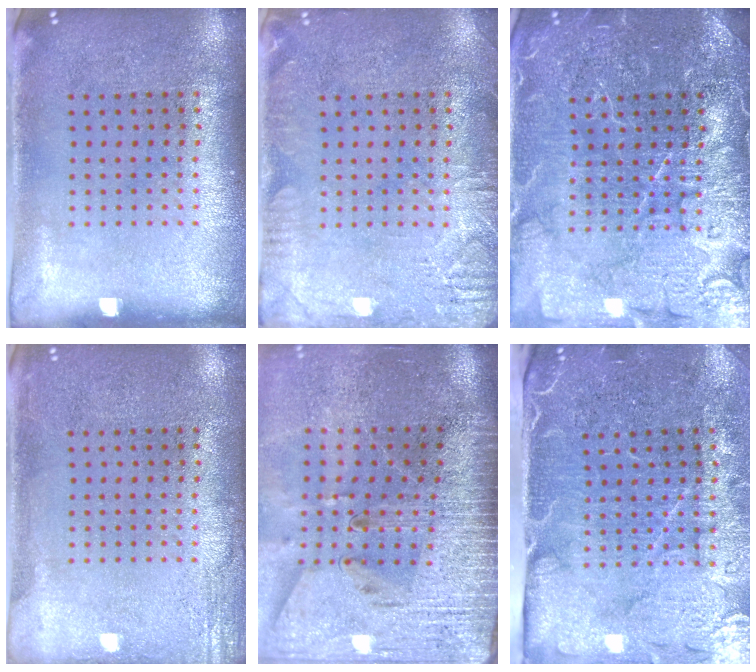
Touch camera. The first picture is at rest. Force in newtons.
{"total": 2.8, "press": 2.7, "slide": 0.4}
{"total": 5.4, "press": 5.3, "slide": 0.8}
{"total": 2.2, "press": 2.2, "slide": 0.4}
{"total": 3.6, "press": 3.0, "slide": 2.0}
{"total": 4.5, "press": 3.9, "slide": 2.3}